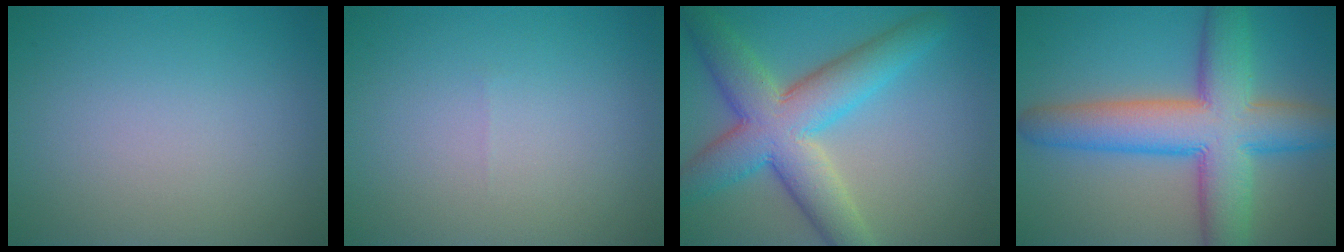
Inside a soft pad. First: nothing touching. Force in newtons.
{"total": 0.0}
{"total": 8.8, "press": 8.8, "slide": 0.4}
{"total": 10.5, "press": 10.5, "slide": 0.4}